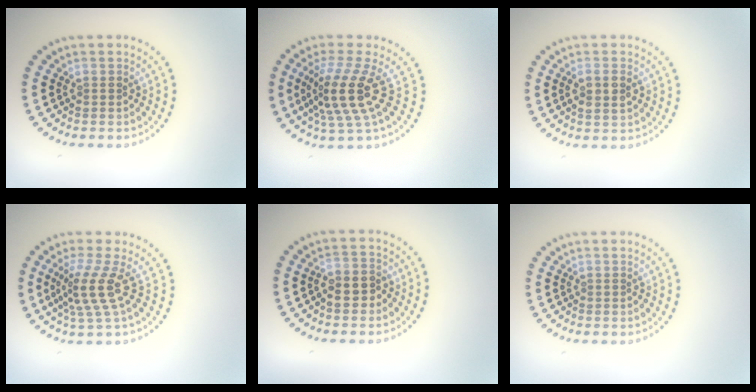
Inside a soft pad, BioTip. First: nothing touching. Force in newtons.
{"total": 4.7, "press": 3.4, "slide": 3.2}
{"total": 2.3, "press": 2.2, "slide": 0.8}
{"total": 3.7, "press": 2.7, "slide": 2.6}
{"total": 2.6, "press": 2.4, "slide": 0.8}
{"total": 0.0}